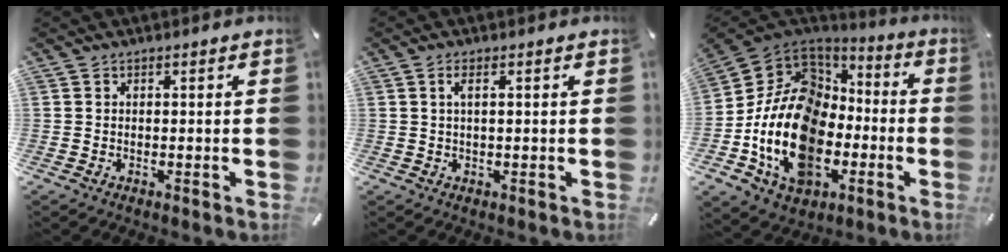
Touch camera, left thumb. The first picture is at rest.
{"total": 2.1, "force": [0.6, 0.4, 2.0], "torque": [-0.042, 0.002, 0.008]}
{"total": 21.4, "force": [-6.1, 15.5, 13.5], "torque": [-0.297, 0.023, -0.101]}